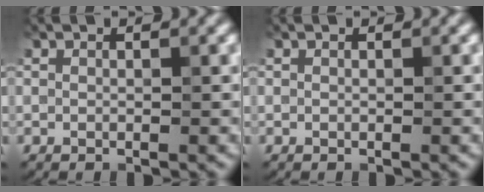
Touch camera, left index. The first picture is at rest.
{"total": 0.0}